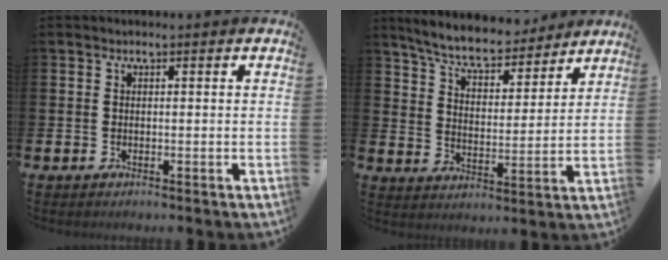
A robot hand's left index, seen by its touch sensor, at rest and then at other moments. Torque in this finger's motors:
{"motor_torque": [0.29, -0.42, 0.70, 0.19]}